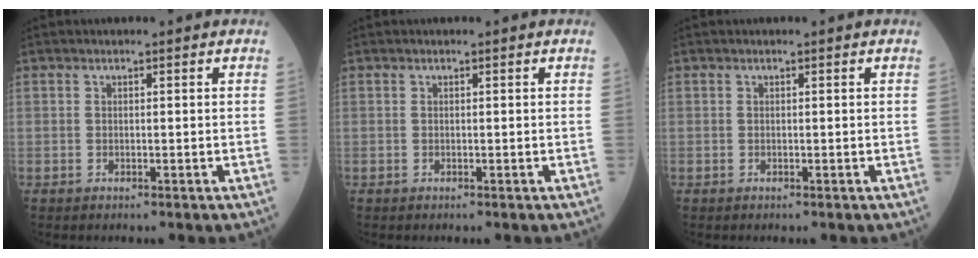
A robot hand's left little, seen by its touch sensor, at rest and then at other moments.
{"total": 0.0}
{"total": 0.0}